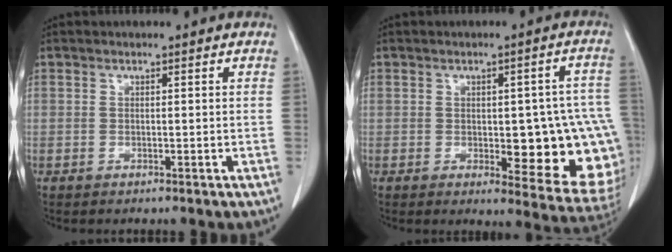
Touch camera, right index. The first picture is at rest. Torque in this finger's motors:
{"motor_torque": [0.77, 0.11, 0.63, 0.07]}